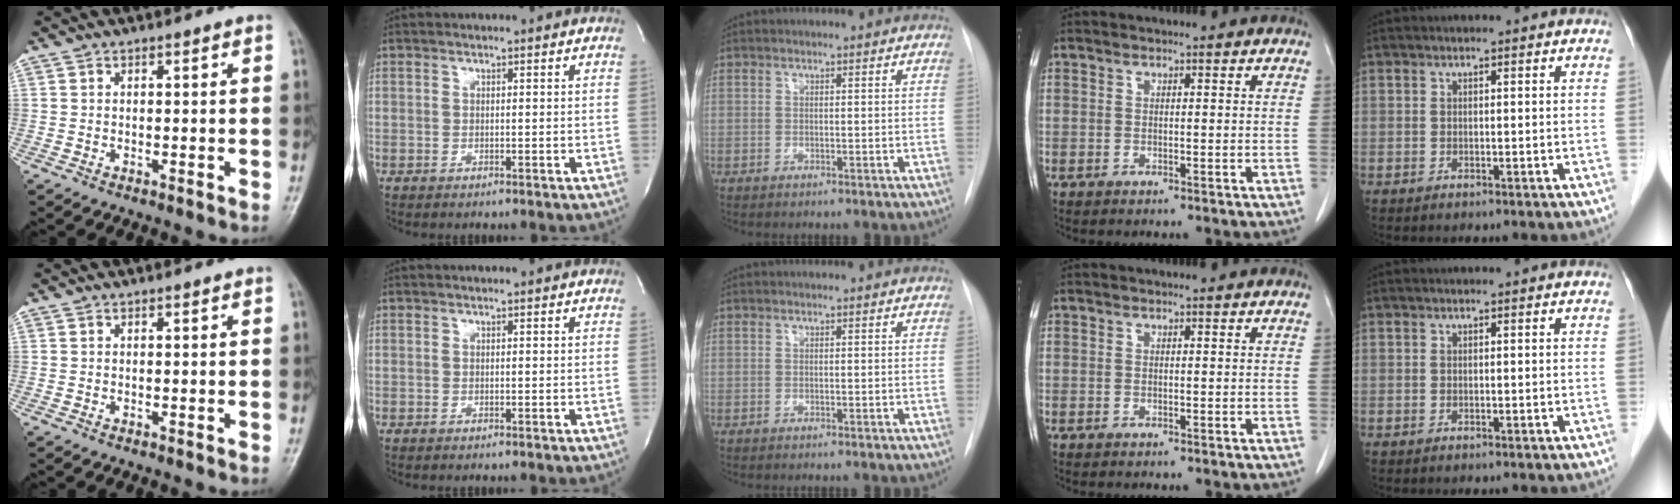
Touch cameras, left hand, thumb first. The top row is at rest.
{}